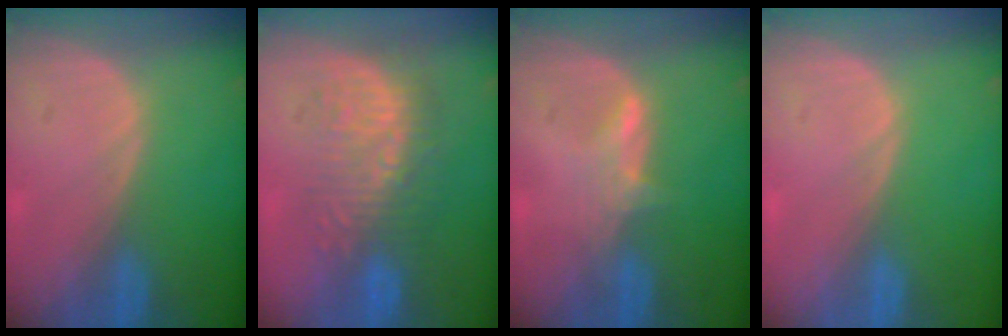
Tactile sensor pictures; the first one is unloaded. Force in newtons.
{"total": 8.9, "press": 8.7, "slide": 1.9}
{"total": 2.6, "press": 2.5, "slide": 0.3}
{"total": 0.0}